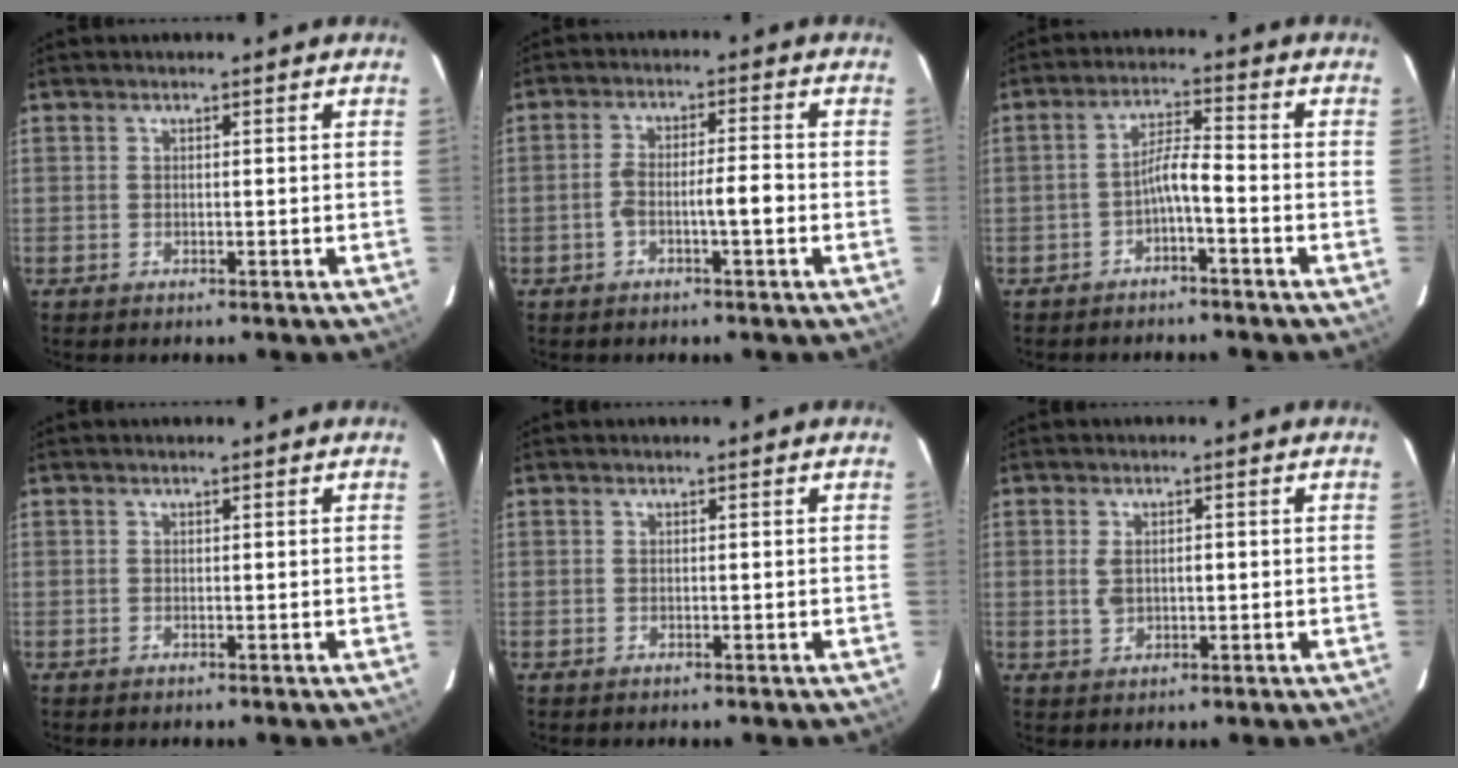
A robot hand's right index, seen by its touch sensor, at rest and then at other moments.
{"total": 4.9, "force": [-1.6, 0.6, 4.6], "torque": [-0.087, 0.017, -0.026]}
{"total": 4.4, "force": [-1.9, 0.4, 4.0], "torque": [-0.072, 0.015, -0.033]}
{"total": 0.0}
{"total": 0.0}
{"total": 3.1, "force": [0.1, 1.8, 2.6], "torque": [-0.054, 0.005, 0.007]}